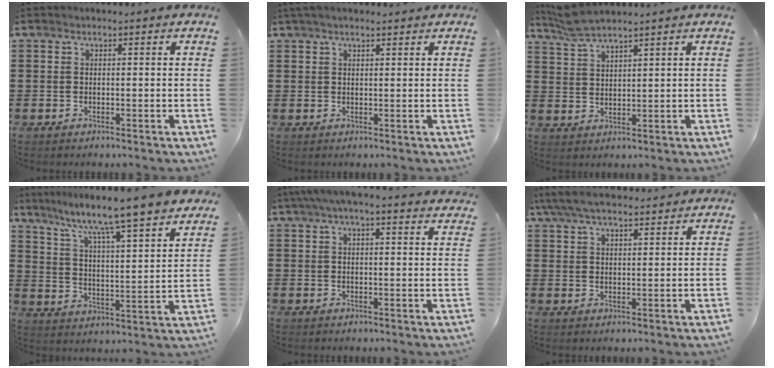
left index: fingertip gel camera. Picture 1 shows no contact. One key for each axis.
{"total": 1.7, "fx": 1.3, "fy": 0.3, "fz": 1.1, "tx": -0.023, "ty": 0.004, "tz": 0.023}
{"total": 4.4, "fx": 3.9, "fy": 0.3, "fz": 2.0, "tx": -0.049, "ty": -0.006, "tz": 0.071}
{"total": 7.4, "fx": 6.6, "fy": -1.3, "fz": 3.0, "tx": -0.078, "ty": -0.062, "tz": 0.101}
{"total": 4.3, "fx": 3.4, "fy": 0.4, "fz": 2.5, "tx": -0.058, "ty": 0.002, "tz": 0.061}
{"total": 5.9, "fx": 4.9, "fy": 1.4, "fz": 2.9, "tx": -0.070, "ty": -0.004, "tz": 0.092}